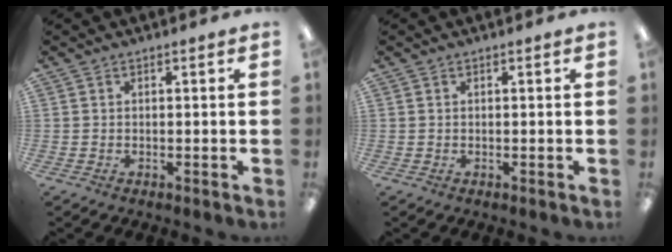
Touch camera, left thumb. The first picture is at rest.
{"total": 0.0}